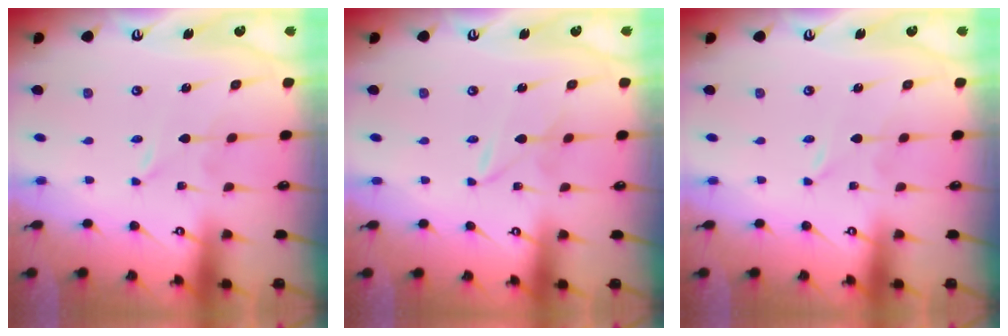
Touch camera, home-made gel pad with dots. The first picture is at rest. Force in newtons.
{"total": 1.7, "press": 1.6, "slide": 0.2}
{"total": 0.0}